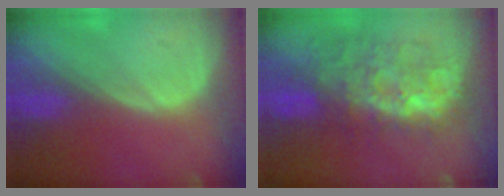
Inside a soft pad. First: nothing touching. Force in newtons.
{"total": 9.6, "press": 9.3, "slide": 2.3}